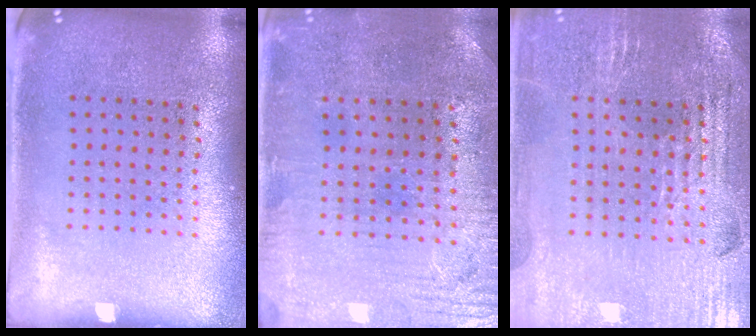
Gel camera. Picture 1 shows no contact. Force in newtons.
{"total": 0.9, "press": 0.7, "slide": 0.6}
{"total": 2.9, "press": 2.8, "slide": 0.4}